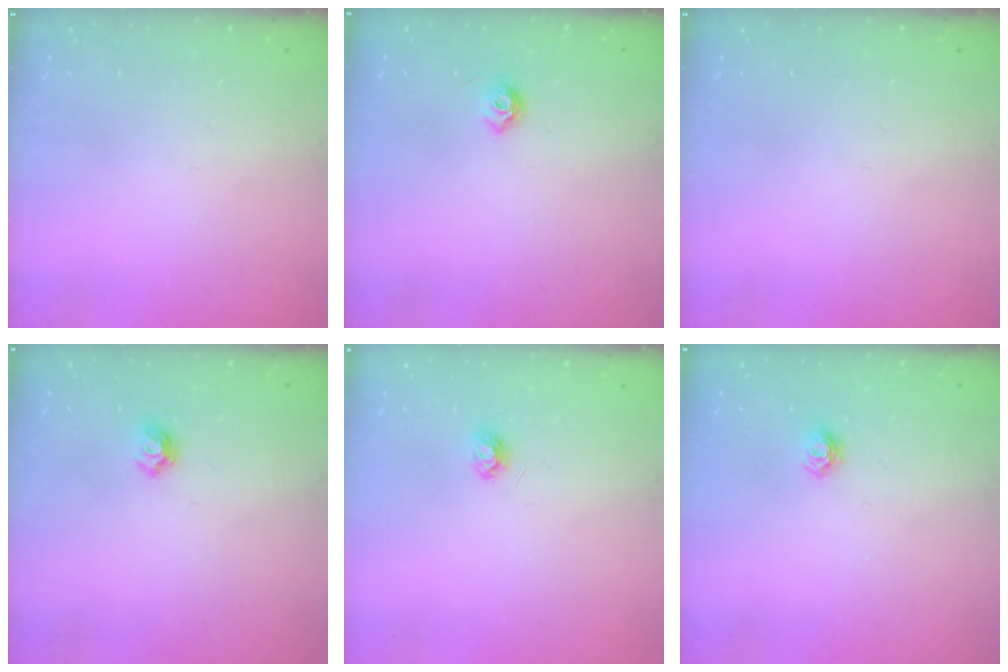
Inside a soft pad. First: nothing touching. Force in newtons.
{"total": 6.1, "press": 6.0, "slide": 0.9}
{"total": 0.0}
{"total": 5.5, "press": 5.5, "slide": 0.8}
{"total": 3.8, "press": 3.8, "slide": 0.5}
{"total": 4.9, "press": 4.8, "slide": 0.6}